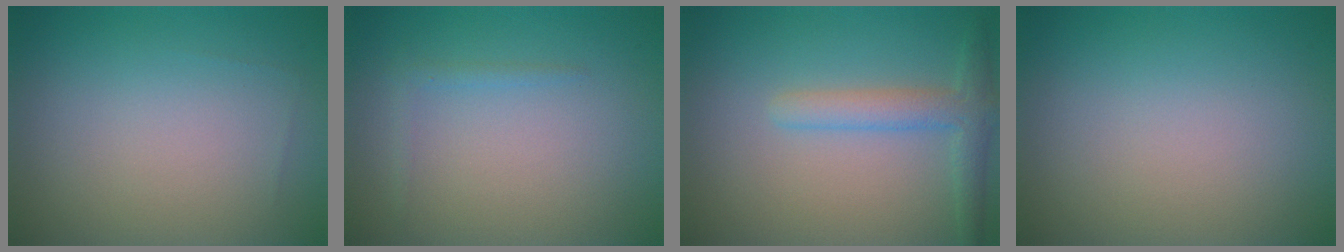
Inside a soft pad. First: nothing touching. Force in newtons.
{"total": 1.1, "press": 1.1, "slide": 0.1}
{"total": 3.0, "press": 3.0, "slide": 0.2}
{"total": 0.0}